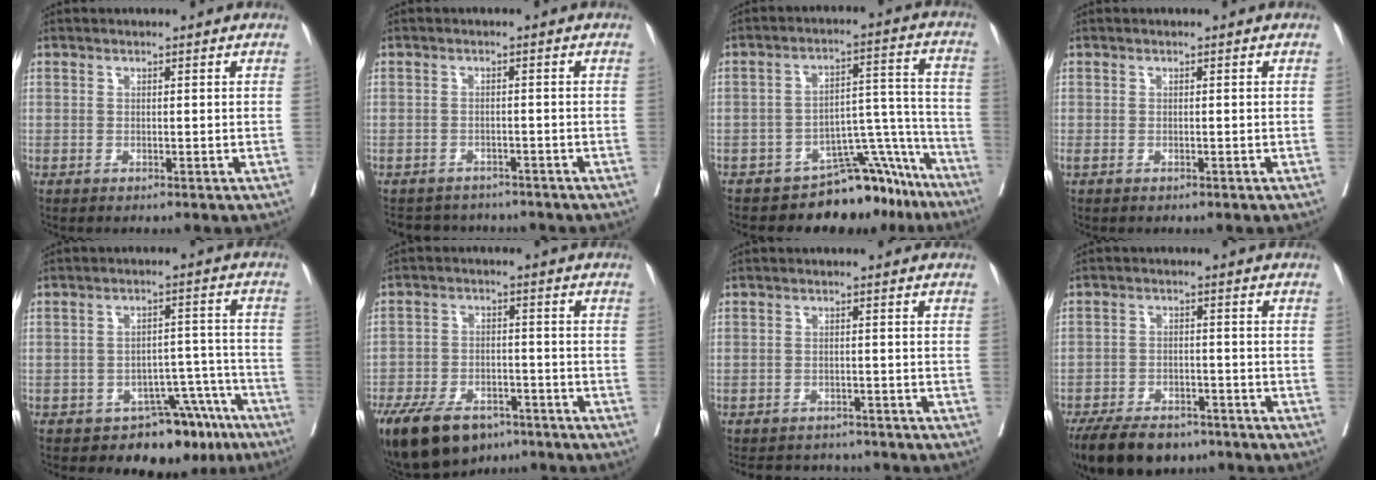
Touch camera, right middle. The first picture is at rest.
{"total": 6.4, "force": [-6.0, 2.2, 0.5], "torque": [-0.007, 0.003, -0.079]}
{"total": 10.4, "force": [-9.2, 3.9, 3.0], "torque": [0.000, 0.080, -0.135]}
{"total": 0.0}
{"total": 9.1, "force": [-6.9, 4.9, 3.2], "torque": [-0.007, 0.051, -0.093]}
{"total": 14.1, "force": [-9.9, 6.9, 7.2], "torque": [-0.151, -0.011, -0.159]}
{"total": 8.4, "force": [-7.8, 2.9, 1.5], "torque": [-0.026, 0.007, -0.099]}
{"total": 11.6, "force": [-8.9, 5.2, 5.2], "torque": [-0.091, -0.011, -0.138]}